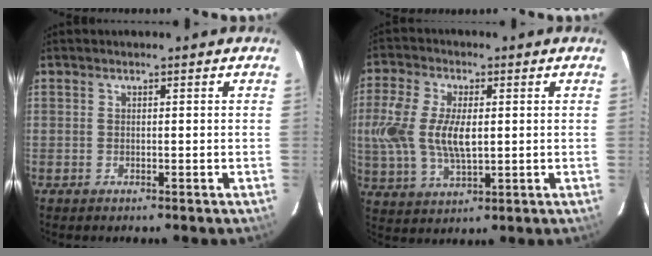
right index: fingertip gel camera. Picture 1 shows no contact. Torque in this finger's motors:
{"motor_torque": [0.87, -0.11, 0.54, 0.16]}